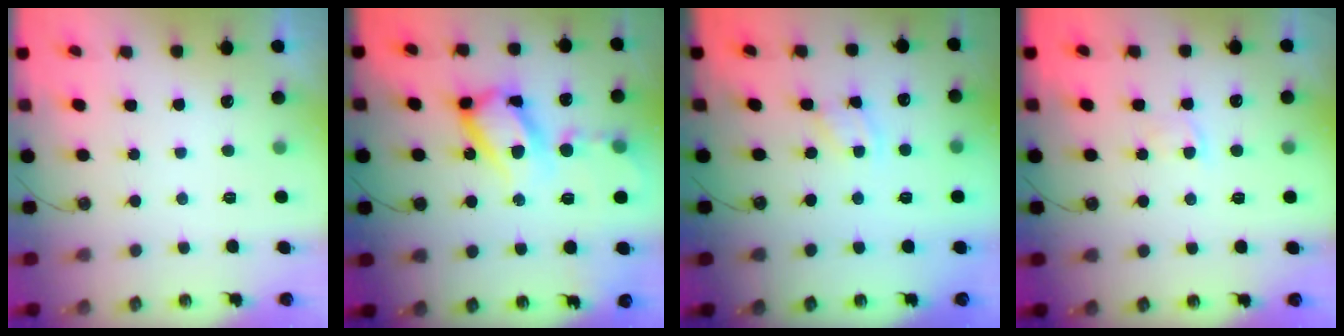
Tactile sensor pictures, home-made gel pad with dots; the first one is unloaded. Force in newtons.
{"total": 17.9, "press": 17.7, "slide": 2.3}
{"total": 2.1, "press": 2.1, "slide": 0.3}
{"total": 1.5, "press": 1.4, "slide": 0.3}